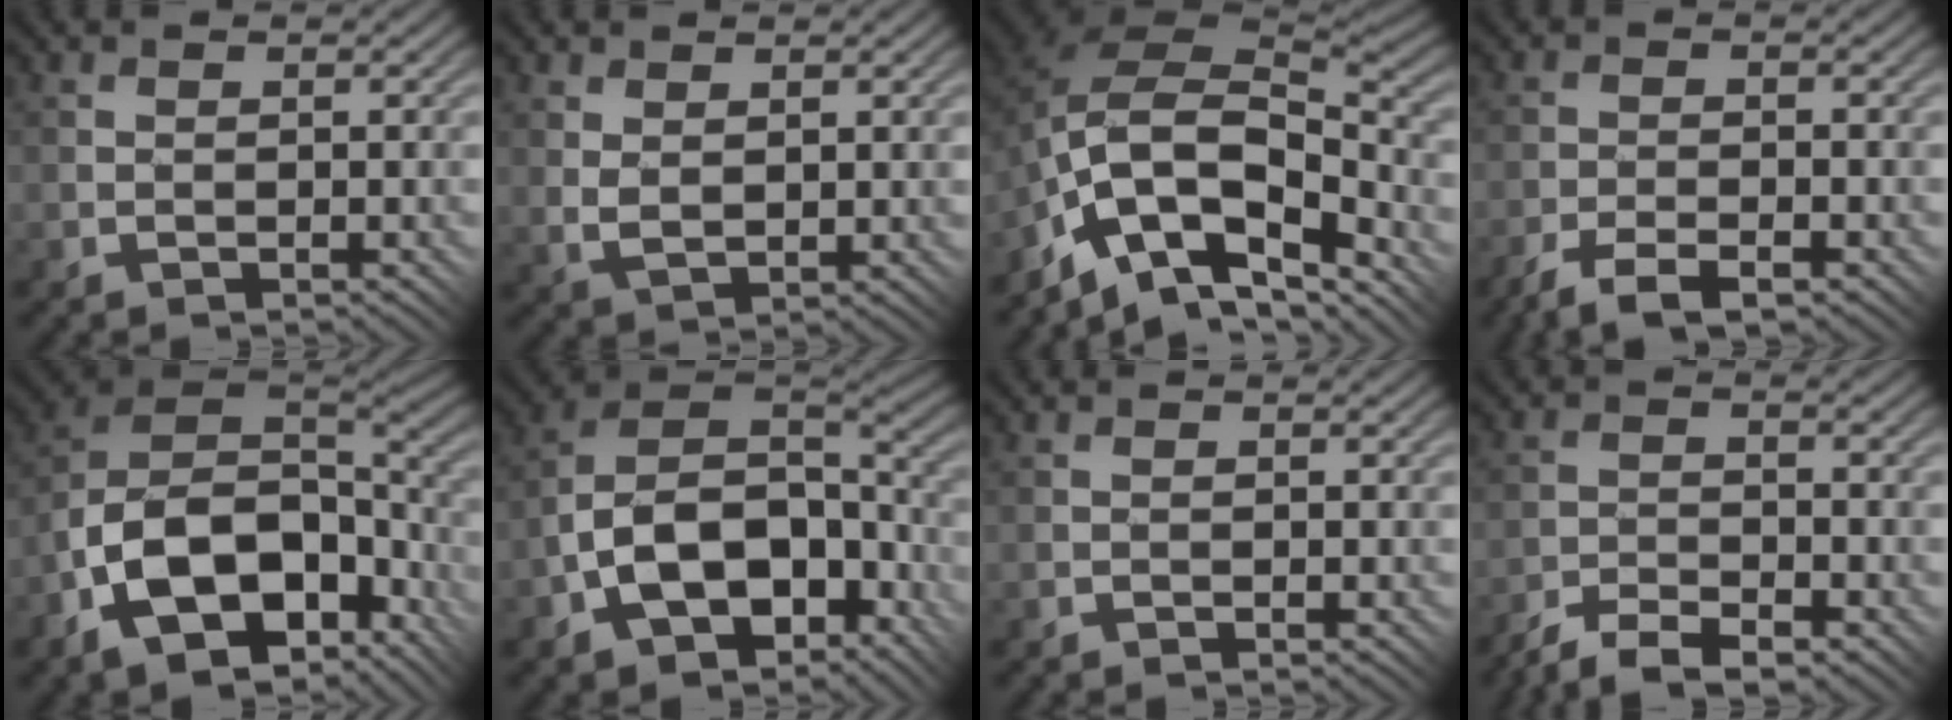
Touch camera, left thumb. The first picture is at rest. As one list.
[{"total": 2.3, "force": [1.1, 1.1, 1.6], "torque": [-0.040, -0.002, 0.027]}, {"total": 11.9, "force": [-6.7, 6.0, 7.8], "torque": [-0.152, -0.005, -0.129]}, {"total": 4.6, "force": [-3.5, 1.1, 2.9], "torque": [-0.049, 0.004, -0.065]}, {"total": 15.8, "force": [-6.5, 9.1, 11.2], "torque": [-0.231, -0.024, -0.108]}, {"total": 13.9, "force": [-5.4, 8.2, 9.9], "torque": [-0.191, -0.020, -0.096]}, {"total": 0.0}, {"total": 5.7, "force": [-4.7, 1.3, 2.8], "torque": [-0.047, -0.001, -0.091]}]